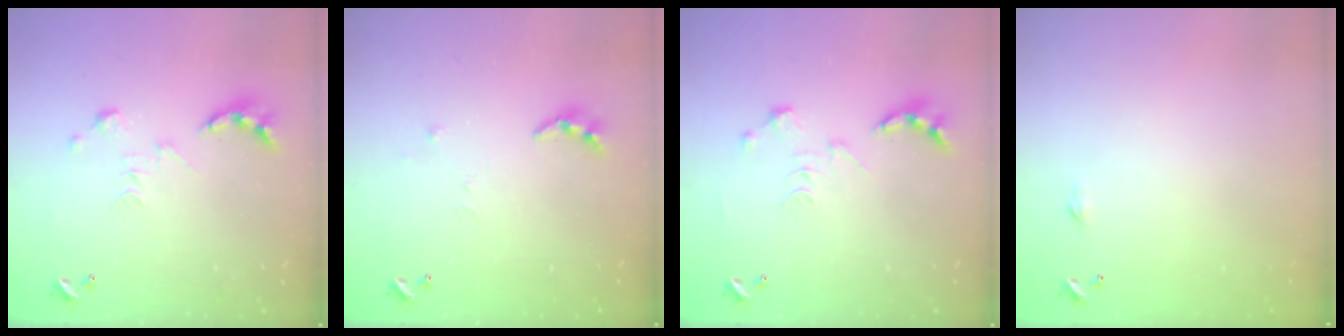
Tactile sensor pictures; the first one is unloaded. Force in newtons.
{"total": 3.3, "press": 3.3, "slide": 0.4}
{"total": 0.0}
{"total": 2.3, "press": 2.3, "slide": 0.4}